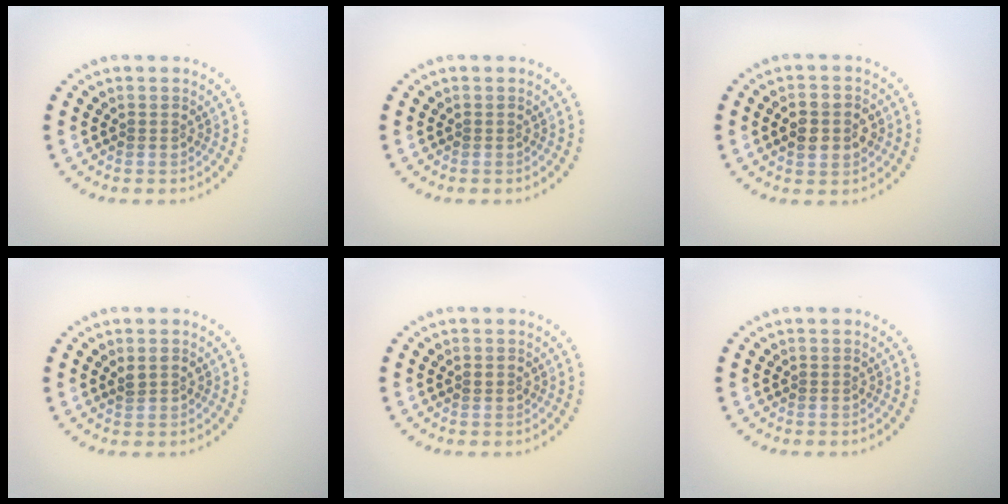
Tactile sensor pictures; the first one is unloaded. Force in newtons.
{"total": 0.0}
{"total": 3.7, "press": 3.7, "slide": 0.0}
{"total": 1.1, "press": 1.1, "slide": 0.2}
{"total": 0.8, "press": 0.8, "slide": 0.1}
{"total": 0.0}